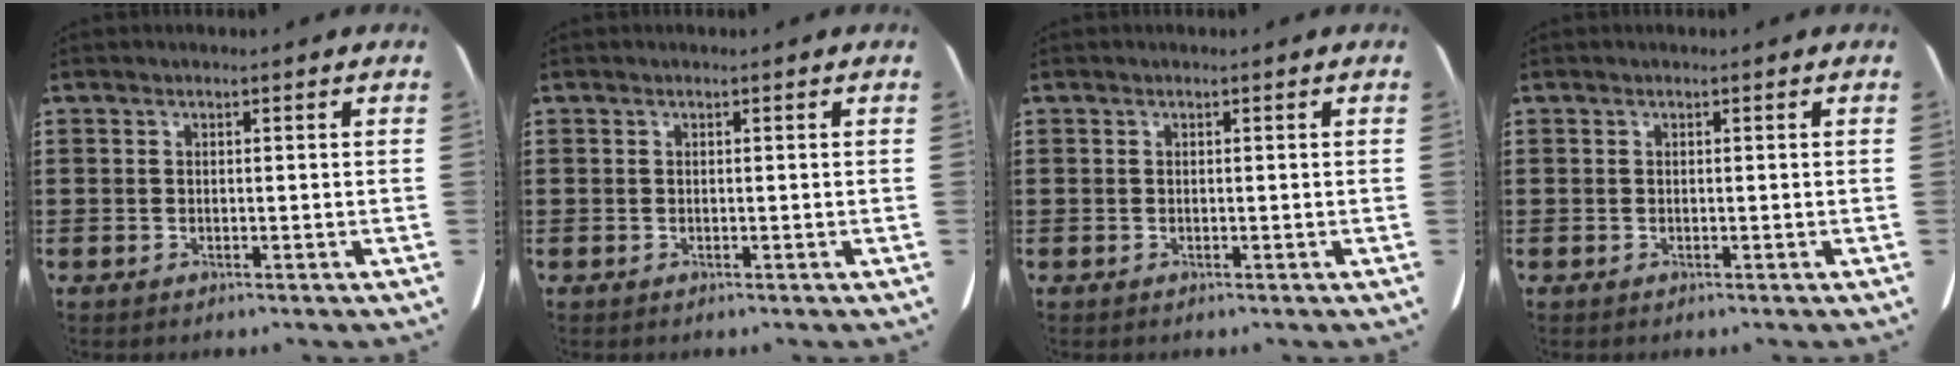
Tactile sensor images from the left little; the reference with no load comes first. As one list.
[{"total": 0.0}, {"total": 0.0}, {"total": 0.0}]